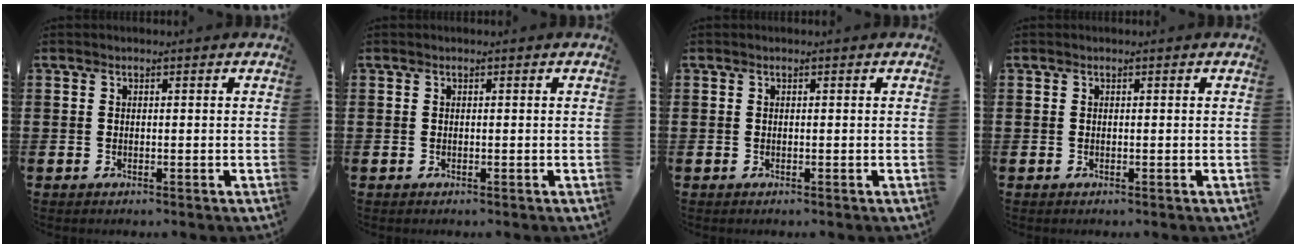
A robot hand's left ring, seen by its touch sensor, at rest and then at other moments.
{"total": 0.0}
{"total": 0.0}
{"total": 0.0}